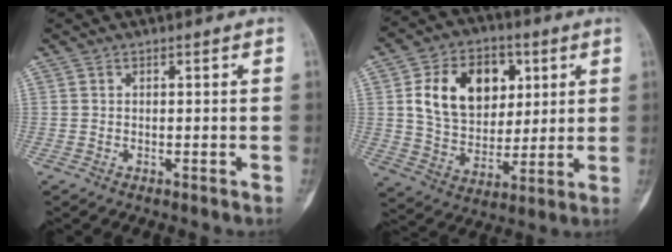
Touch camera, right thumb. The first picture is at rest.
{"total": 17.0, "force": [4.8, 12.3, 10.7], "torque": [-0.139, -0.008, 0.087]}